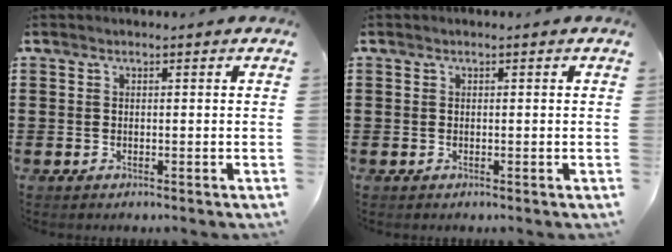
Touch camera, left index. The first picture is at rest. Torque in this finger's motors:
{"motor_torque": [-0.01, -0.01, 0.00, 0.00]}